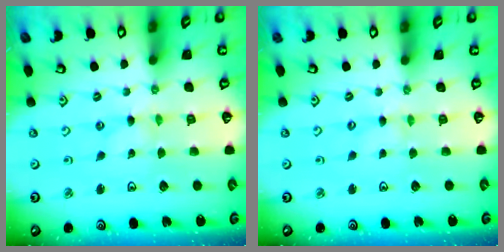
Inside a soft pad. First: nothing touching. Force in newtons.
{"total": 1.3, "press": 1.3, "slide": 0.3}